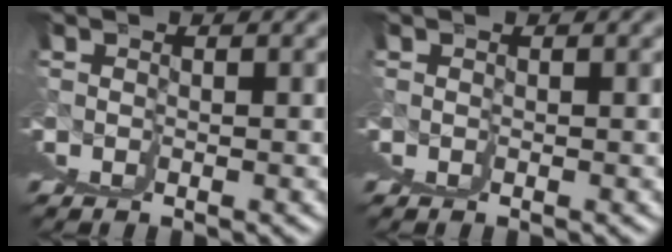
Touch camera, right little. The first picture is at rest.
{"total": 0.0}